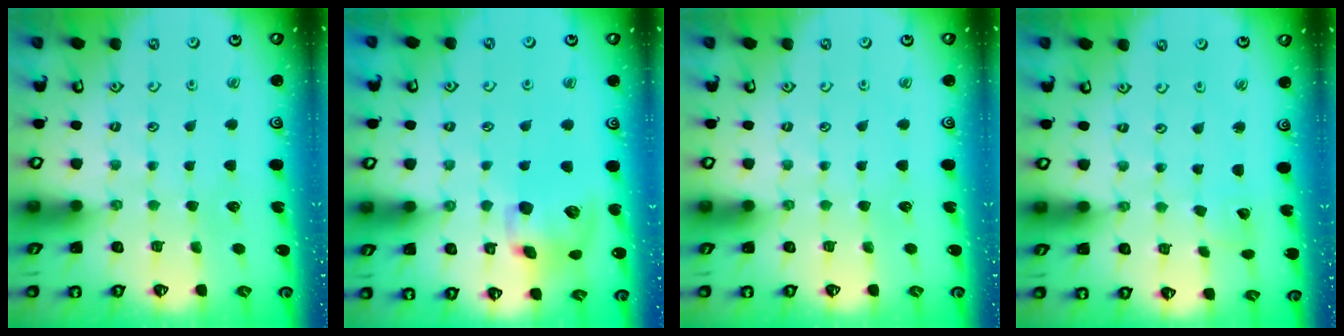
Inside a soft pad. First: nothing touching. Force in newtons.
{"total": 11.7, "press": 11.5, "slide": 1.8}
{"total": 0.0}
{"total": 2.3, "press": 2.3, "slide": 0.1}